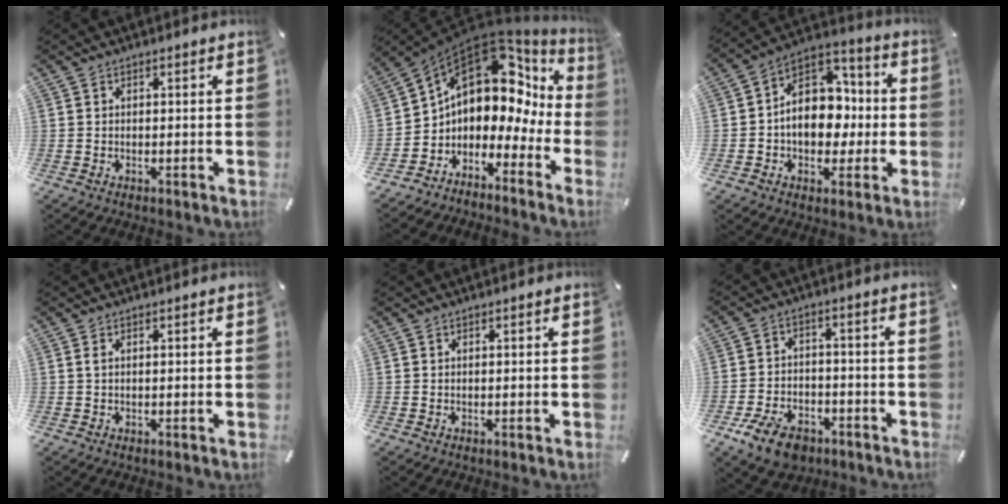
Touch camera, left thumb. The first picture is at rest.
{"total": 12.4, "force": [6.0, 8.5, 6.8], "torque": [-0.111, -0.058, 0.098]}
{"total": 13.0, "force": [-1.4, 10.7, 7.3], "torque": [-0.107, 0.005, -0.021]}
{"total": 0.8, "force": [0.1, 0.1, 0.8], "torque": [-0.016, 0.001, 0.001]}
{"total": 0.0}
{"total": 9.1, "force": [-5.5, 5.7, 4.6], "torque": [-0.093, 0.032, -0.098]}